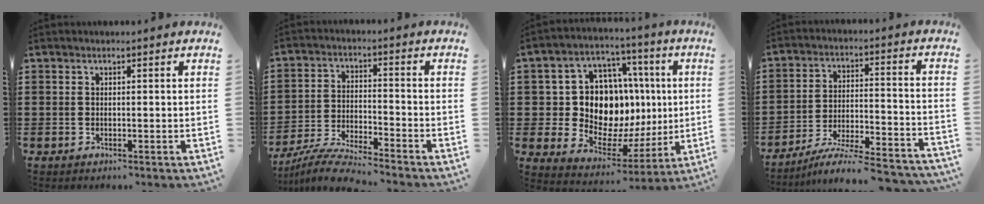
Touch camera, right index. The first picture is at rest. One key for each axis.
{"total": 6.4, "fx": -6.1, "fy": 0.1, "fz": 2.0, "tx": -0.050, "ty": -0.004, "tz": -0.120}
{"total": 12.7, "fx": 1.8, "fy": 10.3, "fz": 7.3, "tx": -0.148, "ty": -0.007, "tz": 0.041}
{"total": 7.1, "fx": -6.4, "fy": 0.2, "fz": 3.1, "tx": -0.057, "ty": -0.006, "tz": -0.129}